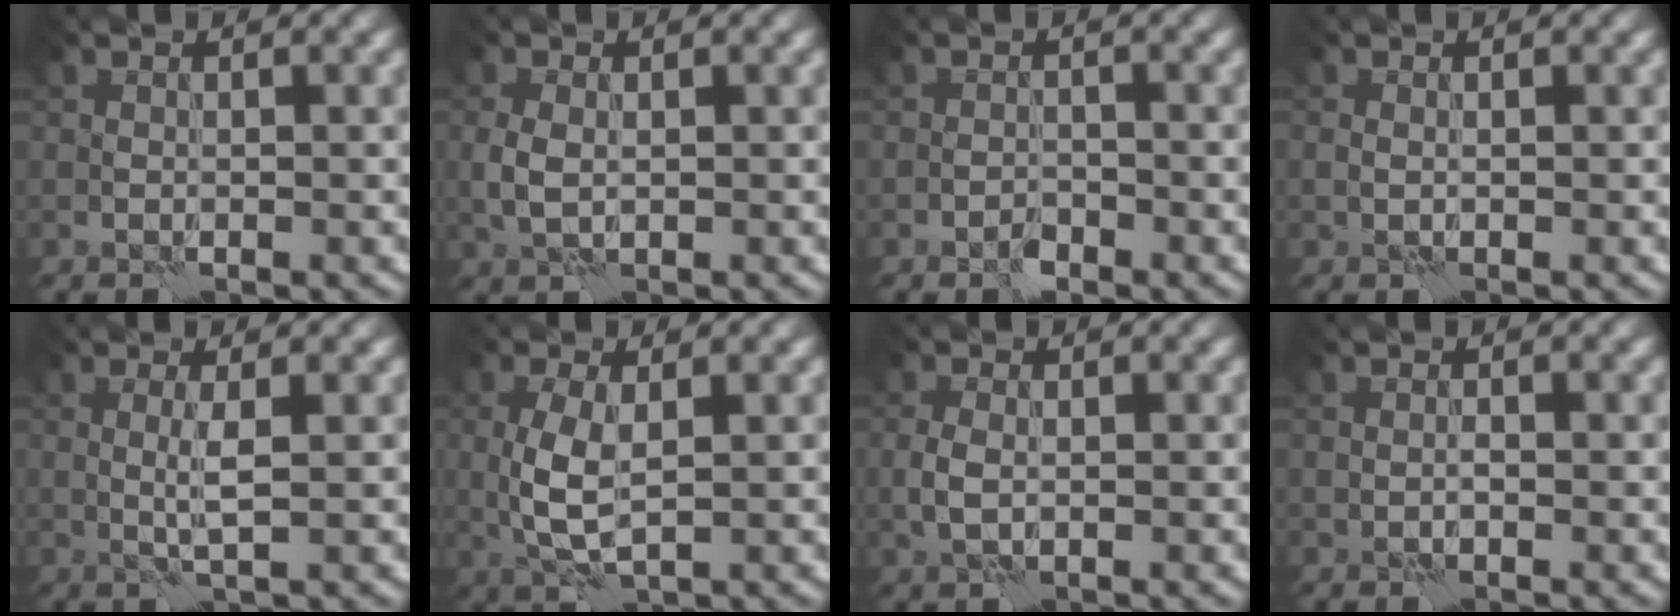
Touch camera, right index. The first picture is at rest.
{"total": 2.0, "force": [0.0, 1.4, 1.5], "torque": [-0.040, 0.001, 0.001]}
{"total": 0.9, "force": [-0.8, 0.4, 0.3], "torque": [-0.001, 0.004, -0.017]}
{"total": 0.6, "force": [-0.1, 0.4, 0.4], "torque": [-0.009, 0.000, -0.002]}
{"total": 1.8, "force": [0.3, -0.1, 1.7], "torque": [-0.037, 0.004, 0.003]}
{"total": 3.9, "force": [0.2, 1.5, 3.6], "torque": [-0.088, 0.004, 0.005]}
{"total": 1.8, "force": [-0.2, 1.1, 1.4], "torque": [-0.036, 0.002, -0.007]}
{"total": 0.0}